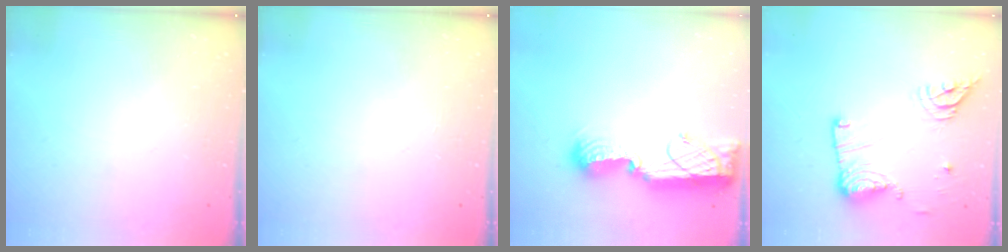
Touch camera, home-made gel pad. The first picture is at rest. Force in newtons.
{"total": 0.0}
{"total": 13.4, "press": 13.3, "slide": 0.6}
{"total": 15.8, "press": 15.0, "slide": 4.9}